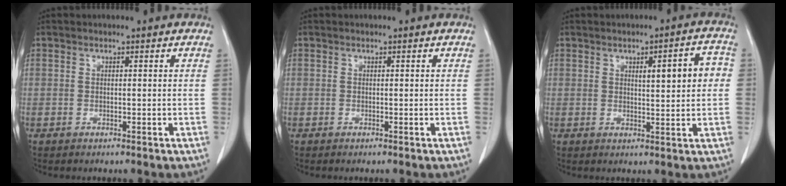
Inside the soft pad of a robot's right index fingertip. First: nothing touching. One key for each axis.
{"total": 0.0}
{"total": 6.4, "fx": 1.2, "fy": 1.3, "fz": 6.1, "tx": -0.085, "ty": 0.015, "tz": 0.018}